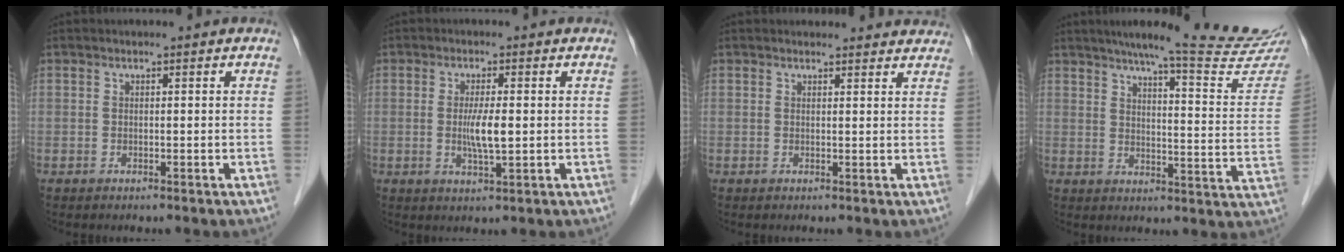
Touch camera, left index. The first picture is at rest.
{"total": 4.1, "force": [-0.3, 0.5, 4.1], "torque": [-0.083, -0.010, -0.003]}
{"total": 6.9, "force": [6.6, 1.6, 0.8], "torque": [0.012, 0.004, 0.052]}
{"total": 21.0, "force": [18.6, -0.5, 9.8], "torque": [-0.131, -0.076, 0.227]}